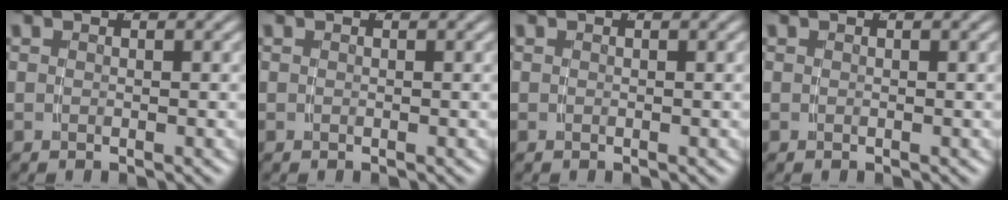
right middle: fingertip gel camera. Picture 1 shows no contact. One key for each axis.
{"total": 0.0}
{"total": 0.0}
{"total": 0.0}